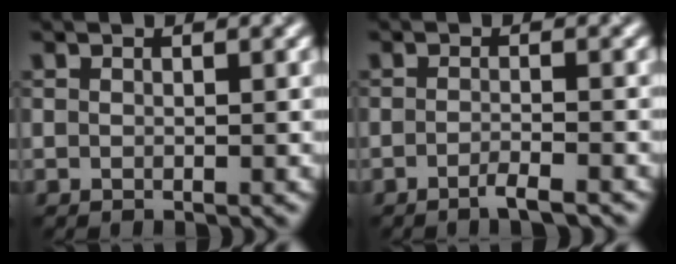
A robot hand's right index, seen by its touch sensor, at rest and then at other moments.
{"total": 1.9, "force": [-1.3, 0.5, 1.3], "torque": [-0.017, 0.003, -0.030]}